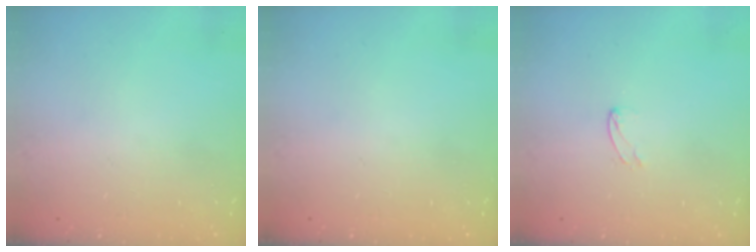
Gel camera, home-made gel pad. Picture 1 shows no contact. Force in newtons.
{"total": 0.0}
{"total": 3.6, "press": 3.6, "slide": 0.3}